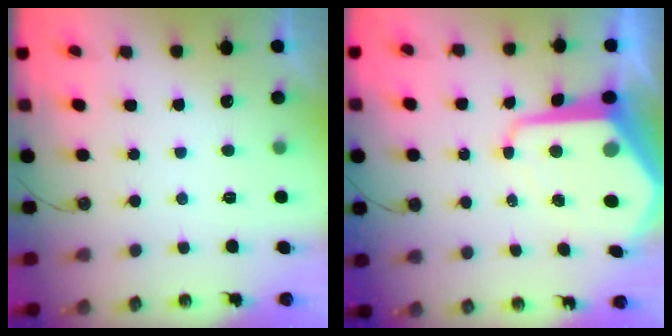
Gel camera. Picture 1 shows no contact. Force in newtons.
{"total": 14.3, "press": 14.3, "slide": 1.1}